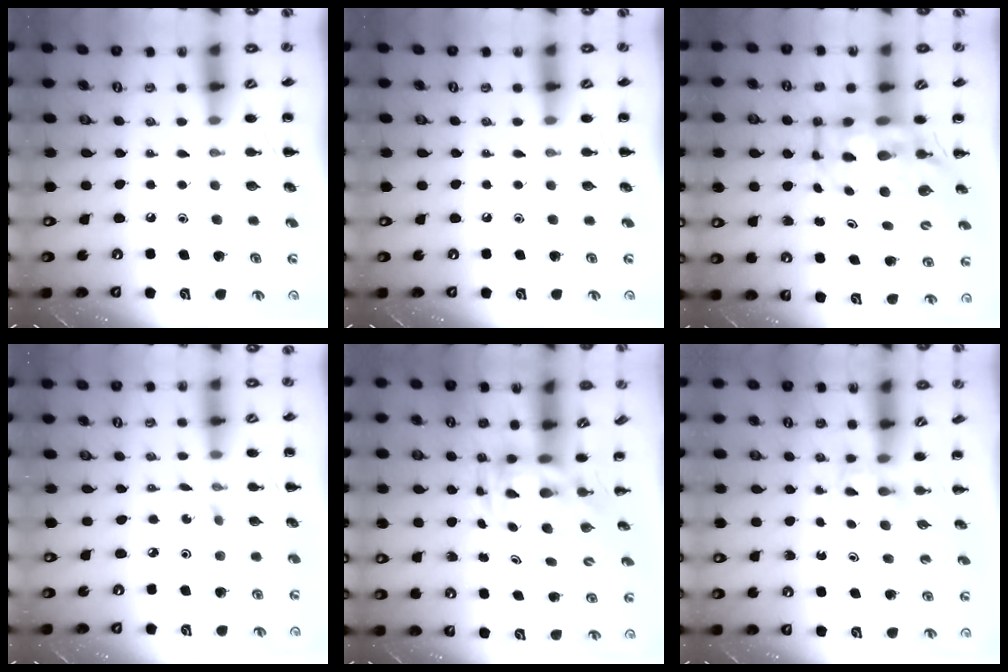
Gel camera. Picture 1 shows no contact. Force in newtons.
{"total": 0.0}
{"total": 9.7, "press": 9.2, "slide": 2.9}
{"total": 1.2, "press": 1.2, "slide": 0.4}
{"total": 3.1, "press": 3.1, "slide": 0.7}
{"total": 1.7, "press": 1.4, "slide": 0.9}